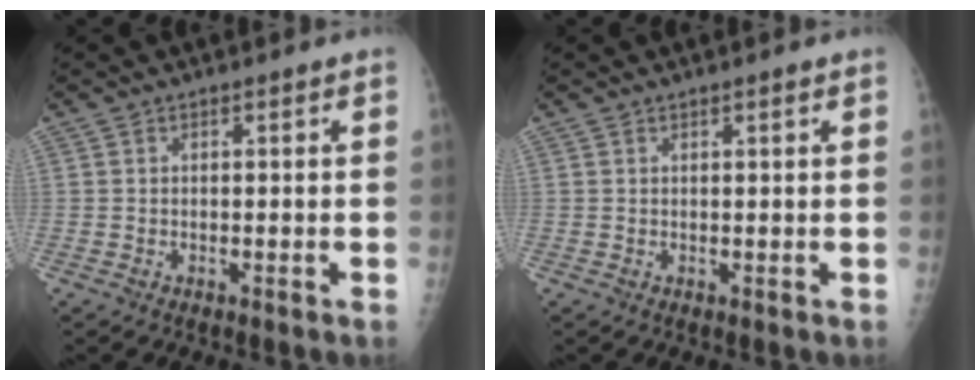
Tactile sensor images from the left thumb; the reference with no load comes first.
{"total": 0.8, "force": [0.6, 0.1, 0.6], "torque": [-0.007, -0.001, 0.009]}